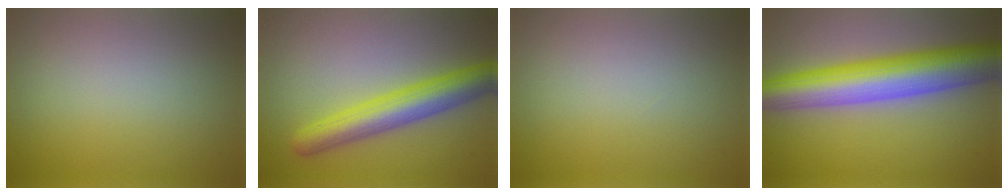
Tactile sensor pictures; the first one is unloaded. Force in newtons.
{"total": 6.0, "press": 6.0, "slide": 0.1}
{"total": 0.0}
{"total": 10.8, "press": 10.8, "slide": 0.3}